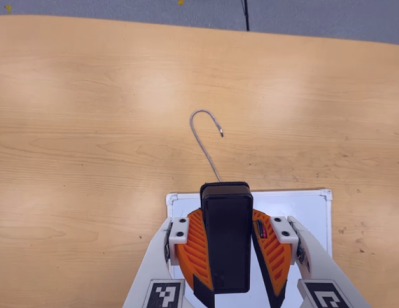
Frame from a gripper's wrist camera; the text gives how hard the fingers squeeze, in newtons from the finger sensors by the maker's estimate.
{"total": 10.6, "left": 10.1, "right": 11.2}